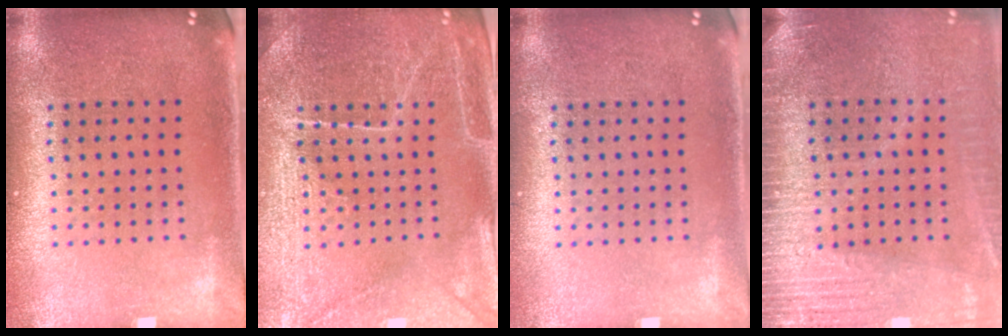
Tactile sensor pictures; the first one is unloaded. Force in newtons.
{"total": 3.6, "press": 3.5, "slide": 0.7}
{"total": 0.0}
{"total": 3.4, "press": 3.1, "slide": 1.5}